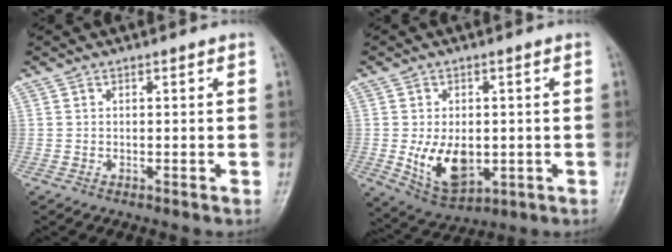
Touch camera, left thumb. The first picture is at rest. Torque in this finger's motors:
{"motor_torque": [1.13, 1.53, 0.49, -0.41, 0.21]}